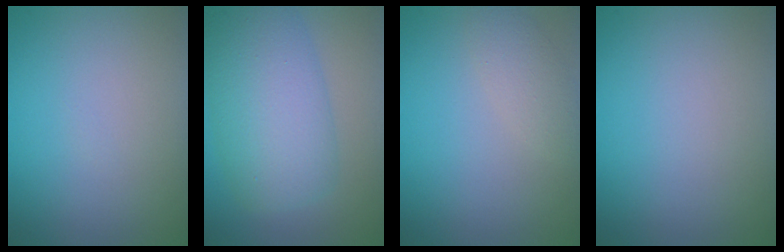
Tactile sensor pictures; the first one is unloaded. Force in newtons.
{"total": 8.0, "press": 8.0, "slide": 0.2}
{"total": 1.9, "press": 1.9, "slide": 0.1}
{"total": 0.0}